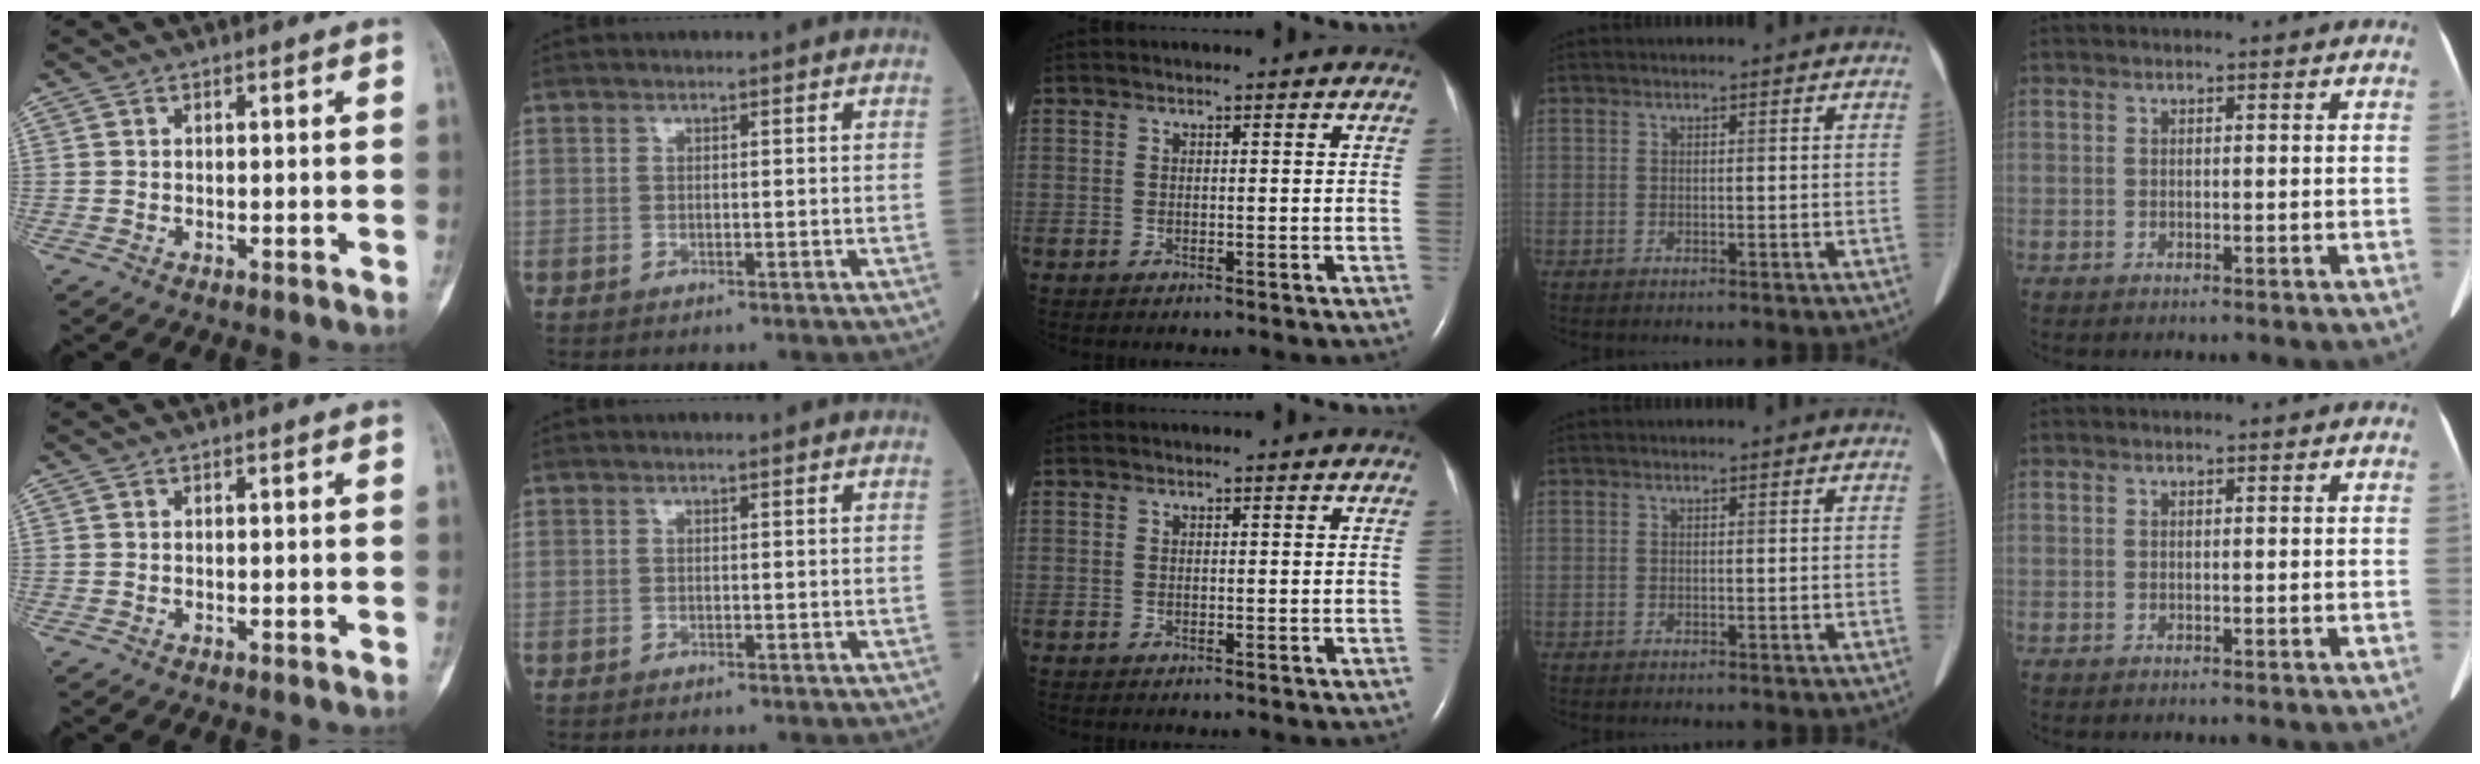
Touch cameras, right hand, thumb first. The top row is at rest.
{}